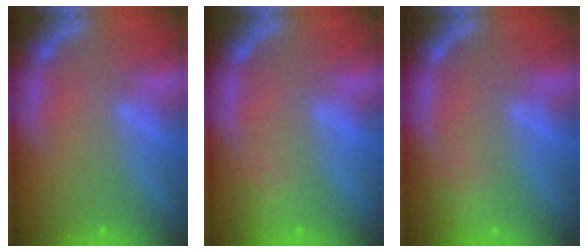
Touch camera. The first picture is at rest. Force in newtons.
{"total": 2.4}
{"total": 2.9}